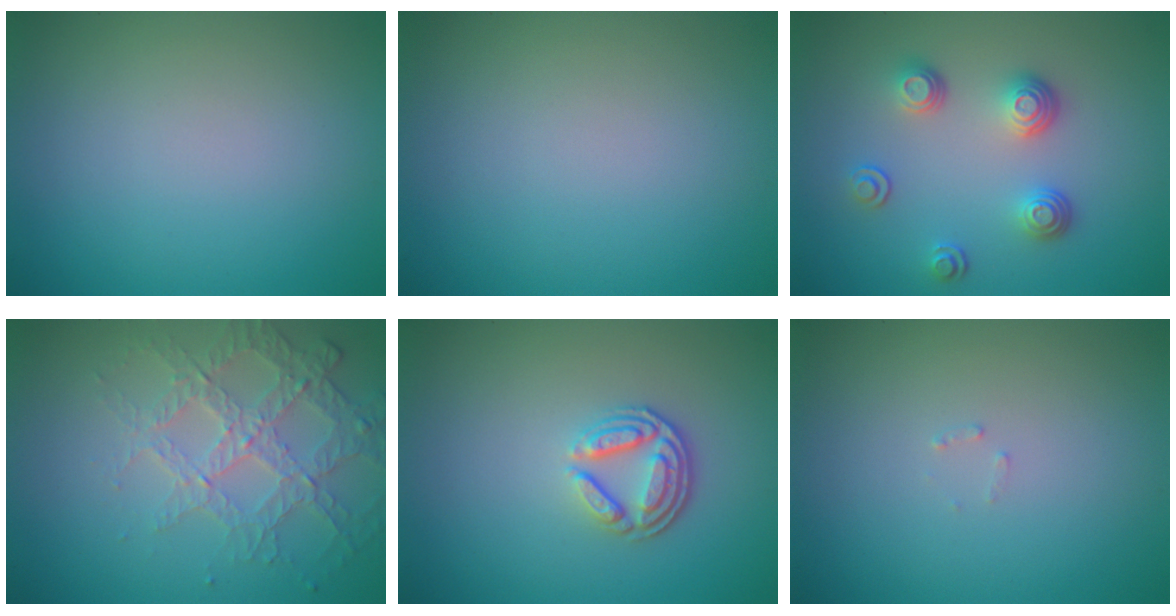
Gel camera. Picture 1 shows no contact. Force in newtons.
{"total": 0.0}
{"total": 3.4, "press": 2.7, "slide": 2.1}
{"total": 3.8, "press": 3.3, "slide": 1.9}
{"total": 3.6, "press": 2.7, "slide": 2.4}
{"total": 0.6, "press": 0.6, "slide": 0.1}